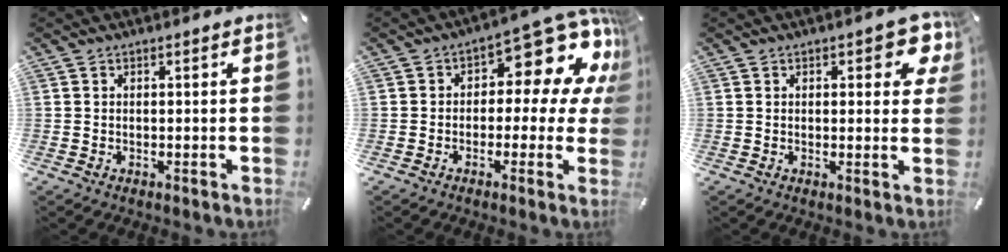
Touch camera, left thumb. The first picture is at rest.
{"total": 12.5, "force": [5.8, 6.5, 8.9], "torque": [-0.108, -0.052, 0.093]}
{"total": 5.6, "force": [2.7, 2.8, 4.0], "torque": [-0.045, -0.009, 0.040]}